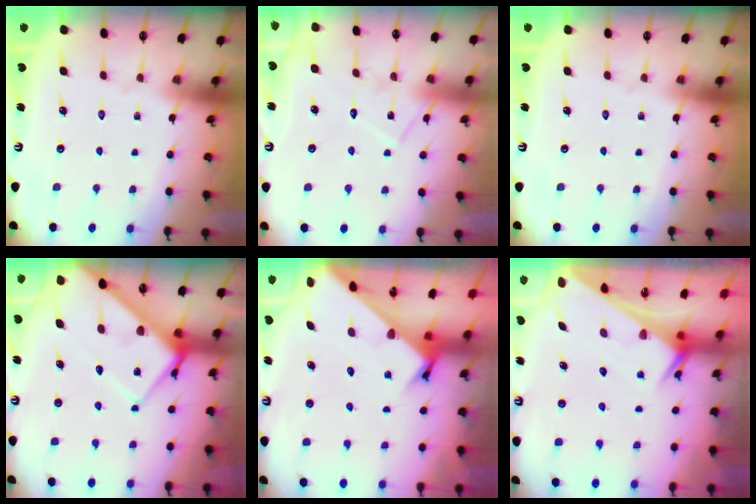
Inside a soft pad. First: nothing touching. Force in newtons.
{"total": 10.6, "press": 10.6, "slide": 0.3}
{"total": 0.0}
{"total": 9.7, "press": 9.7, "slide": 0.8}
{"total": 2.9, "press": 2.9, "slide": 0.2}
{"total": 2.7, "press": 2.7, "slide": 0.1}